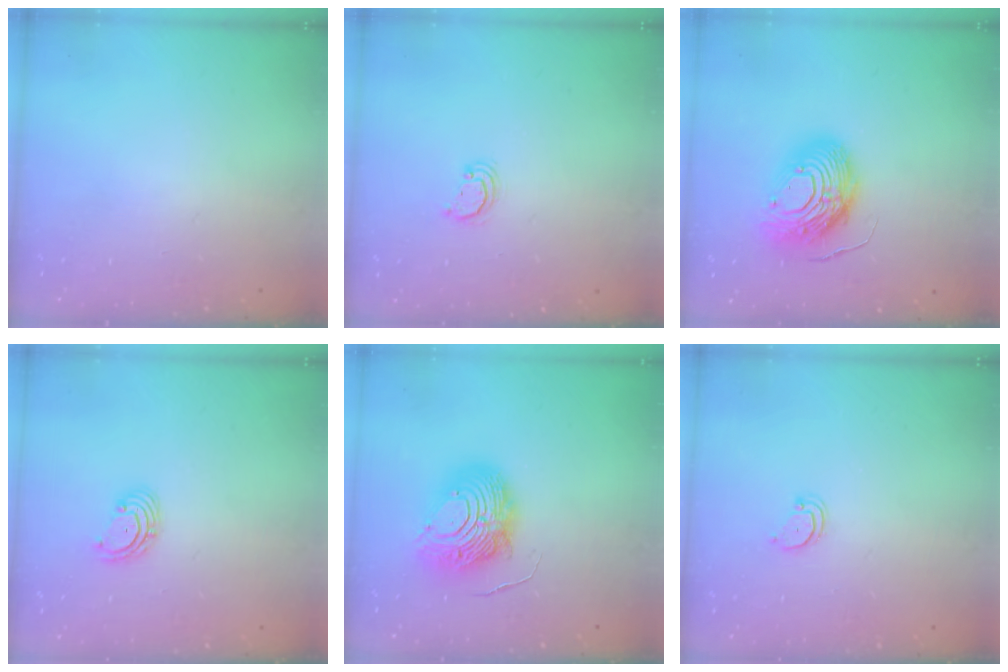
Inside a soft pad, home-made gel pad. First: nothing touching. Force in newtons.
{"total": 2.2, "press": 2.2, "slide": 0.3}
{"total": 14.3, "press": 14.3, "slide": 1.4}
{"total": 3.3, "press": 3.3, "slide": 0.5}
{"total": 12.2, "press": 12.2, "slide": 1.2}
{"total": 3.0, "press": 3.0, "slide": 0.3}